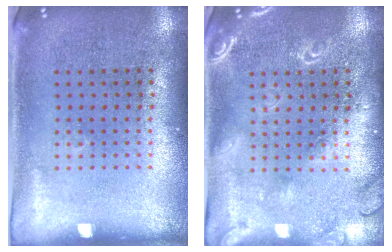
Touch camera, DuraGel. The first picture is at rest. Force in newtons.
{"total": 1.8, "press": 1.7, "slide": 0.2}